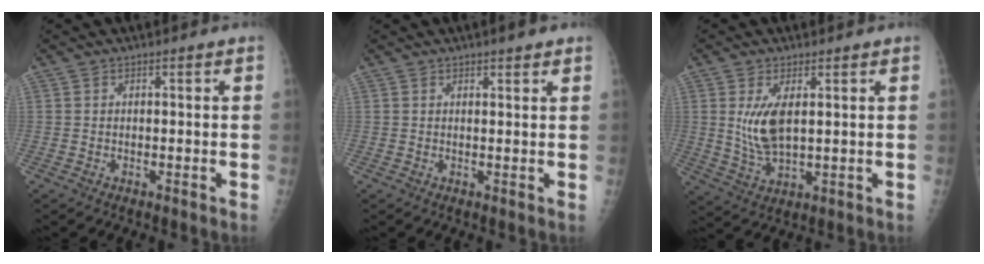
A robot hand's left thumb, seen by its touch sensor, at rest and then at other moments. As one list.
[{"total": 2.5, "force": [1.9, 0.5, 1.6], "torque": [-0.016, -0.006, 0.024]}, {"total": 7.3, "force": [1.7, 3.2, 6.3], "torque": [-0.123, -0.017, 0.045]}]